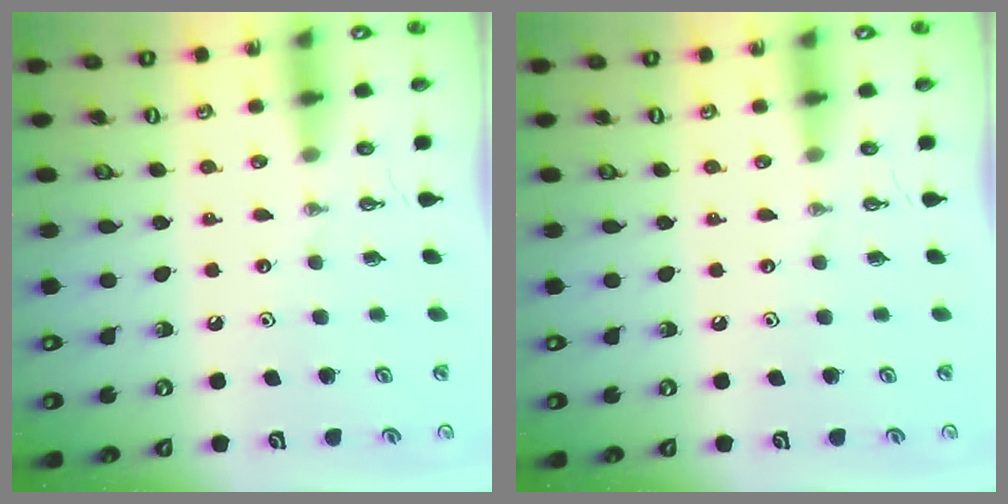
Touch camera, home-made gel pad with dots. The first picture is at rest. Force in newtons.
{"total": 0.0}